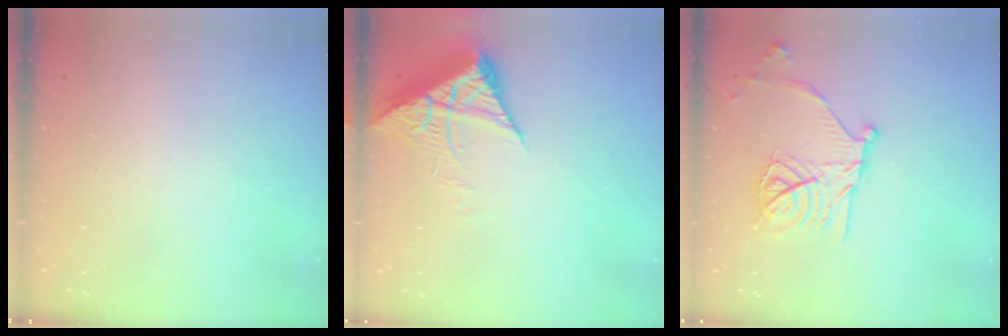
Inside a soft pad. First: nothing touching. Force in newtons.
{"total": 7.2, "press": 7.2, "slide": 0.8}
{"total": 18.2, "press": 18.2, "slide": 1.2}